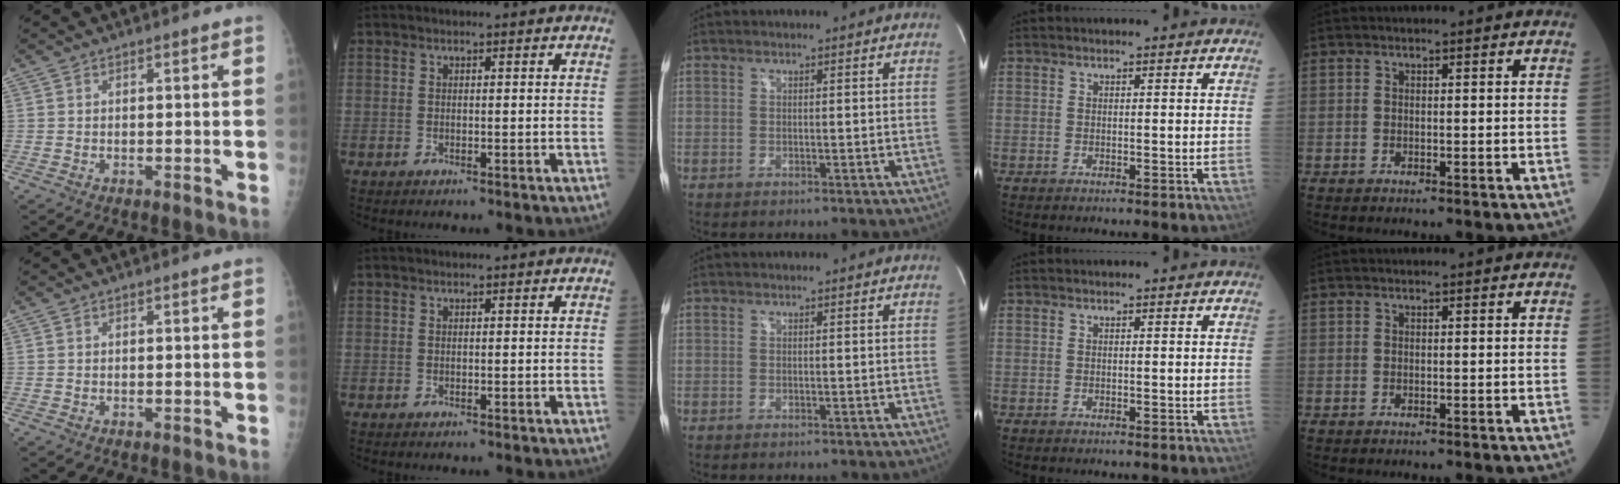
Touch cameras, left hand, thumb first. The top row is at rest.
{}